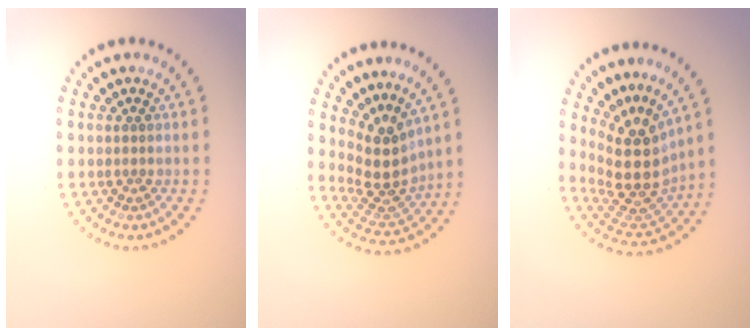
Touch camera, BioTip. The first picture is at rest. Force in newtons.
{"total": 3.7, "press": 2.6, "slide": 2.5}
{"total": 4.9, "press": 3.7, "slide": 3.3}